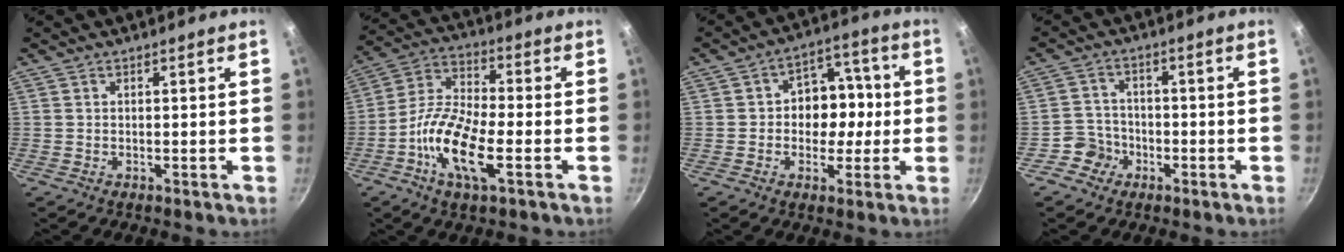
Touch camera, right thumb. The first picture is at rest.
{"total": 13.7, "force": [-4.5, 5.1, 12.0], "torque": [-0.229, 0.027, -0.102]}
{"total": 10.4, "force": [-0.5, 8.2, 6.3], "torque": [-0.025, 0.025, -0.016]}
{"total": 4.9, "force": [-2.5, 4.2, 0.6], "torque": [0.013, 0.032, -0.048]}